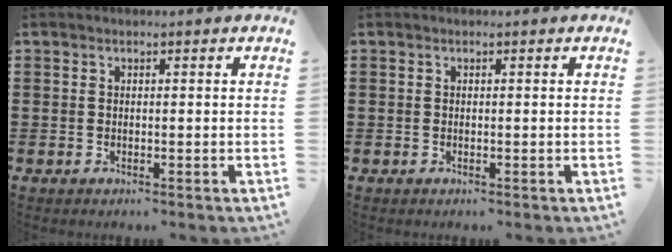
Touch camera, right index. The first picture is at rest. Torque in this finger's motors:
{"motor_torque": [-0.79, 1.34, 0.00, -0.01]}